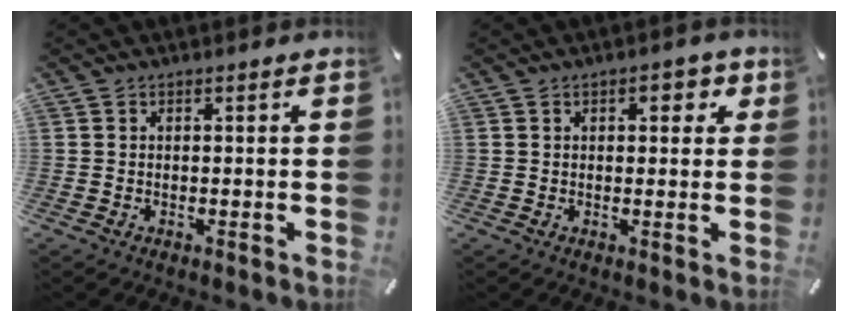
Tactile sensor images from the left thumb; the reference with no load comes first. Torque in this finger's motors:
{"motor_torque": [0.80, 0.67, 0.69, -0.21, -0.06]}